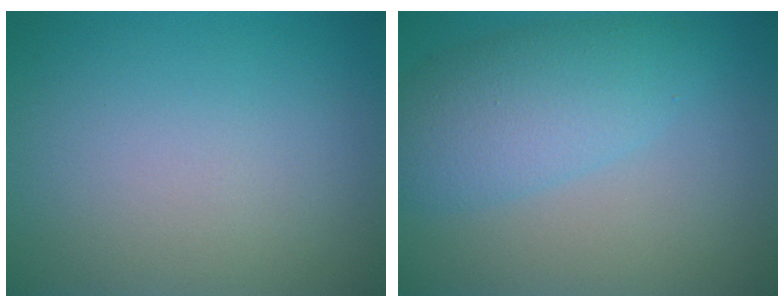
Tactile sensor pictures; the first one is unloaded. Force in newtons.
{"total": 5.2, "press": 5.2, "slide": 0.1}